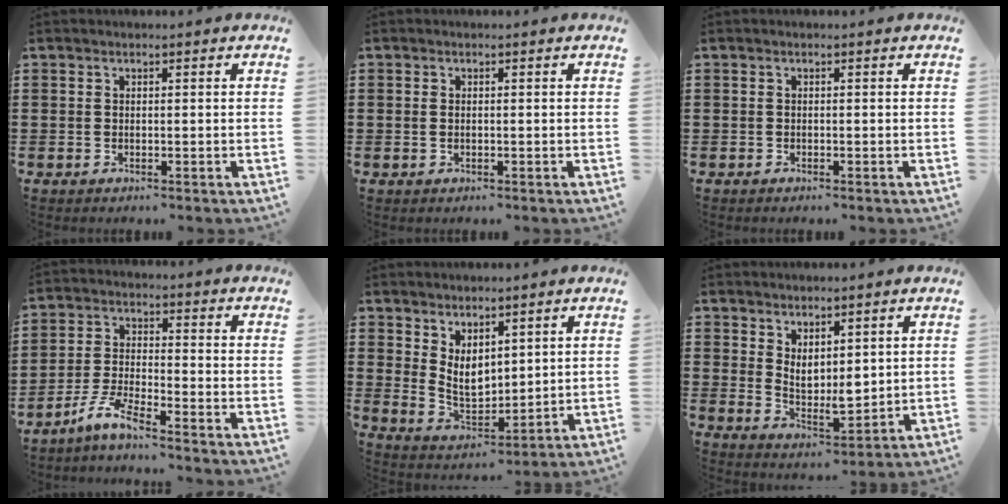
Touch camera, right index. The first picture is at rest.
{"total": 0.8, "force": [0.0, 0.4, 0.6], "torque": [-0.015, 0.002, -0.001]}
{"total": 0.0}
{"total": 5.4, "force": [-4.7, 0.1, 2.7], "torque": [-0.075, -0.010, -0.096]}
{"total": 5.2, "force": [2.7, 3.1, 3.2], "torque": [-0.065, -0.009, 0.050]}
{"total": 4.3, "force": [2.8, 2.2, 2.3], "torque": [-0.040, -0.019, 0.049]}